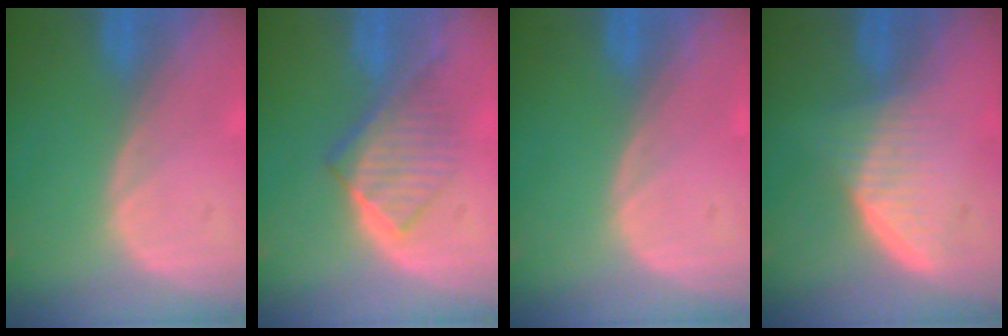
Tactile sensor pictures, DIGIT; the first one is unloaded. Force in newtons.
{"total": 6.6, "press": 6.2, "slide": 2.4}
{"total": 0.0}
{"total": 6.0, "press": 5.7, "slide": 2.1}